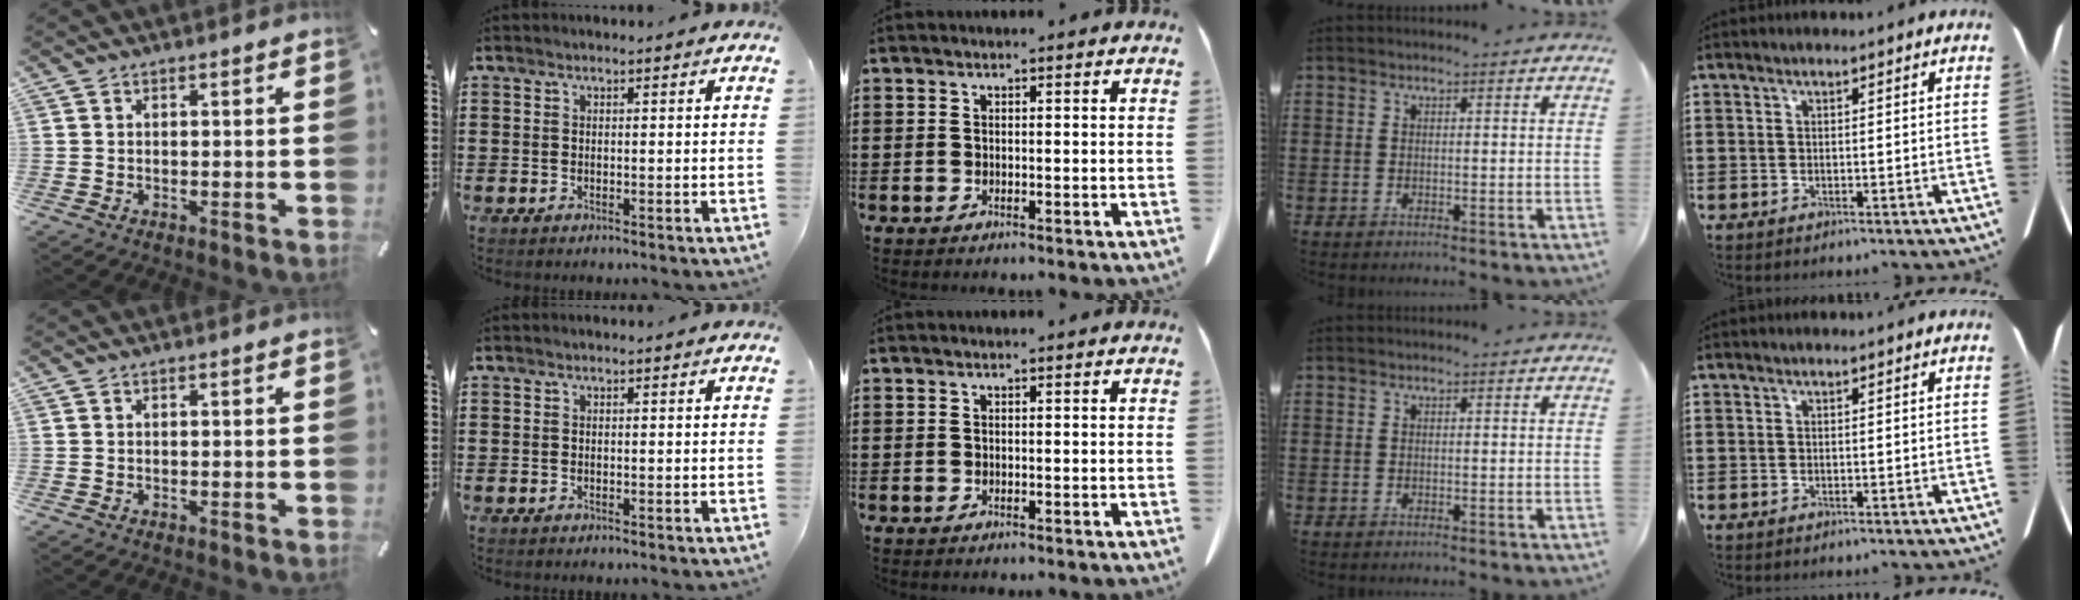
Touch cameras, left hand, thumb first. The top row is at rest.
{}